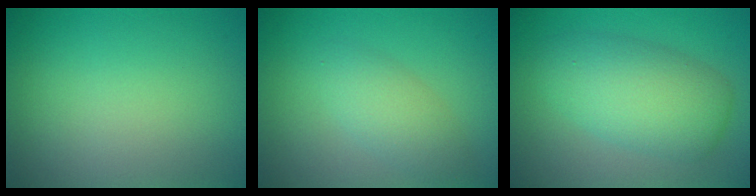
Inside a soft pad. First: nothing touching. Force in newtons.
{"total": 2.8, "press": 2.8, "slide": 0.2}
{"total": 6.1, "press": 6.1, "slide": 0.2}